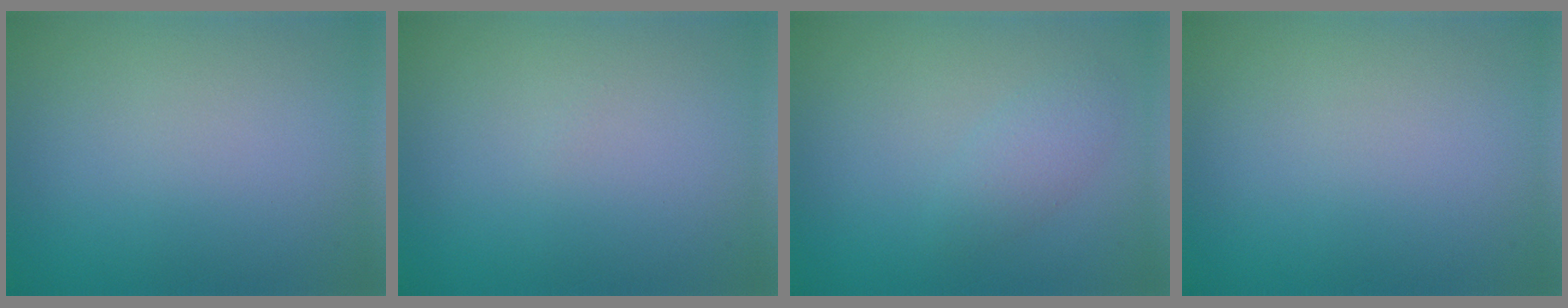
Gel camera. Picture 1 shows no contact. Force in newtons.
{"total": 0.0}
{"total": 1.6, "press": 1.6, "slide": 0.0}
{"total": 0.0}